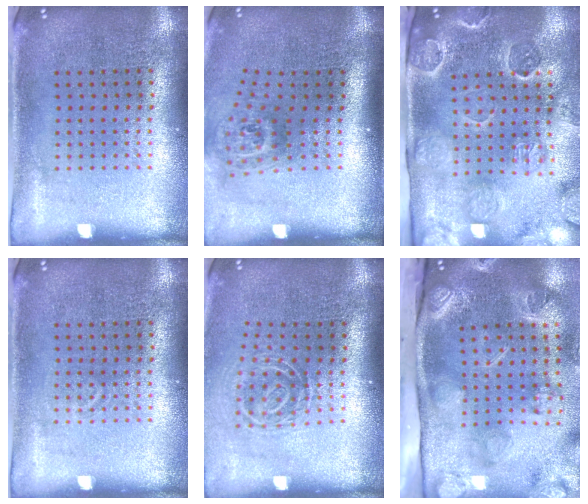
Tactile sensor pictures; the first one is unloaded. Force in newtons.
{"total": 1.8, "press": 1.2, "slide": 1.4}
{"total": 3.2, "press": 3.2, "slide": 0.5}
{"total": 0.6, "press": 0.5, "slide": 0.3}
{"total": 1.8, "press": 1.2, "slide": 1.4}
{"total": 4.7, "press": 3.3, "slide": 3.4}